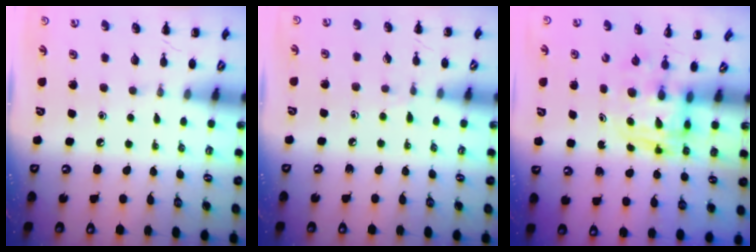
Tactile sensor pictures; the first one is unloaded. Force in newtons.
{"total": 4.7, "press": 4.3, "slide": 1.8}
{"total": 2.6, "press": 2.6, "slide": 0.2}